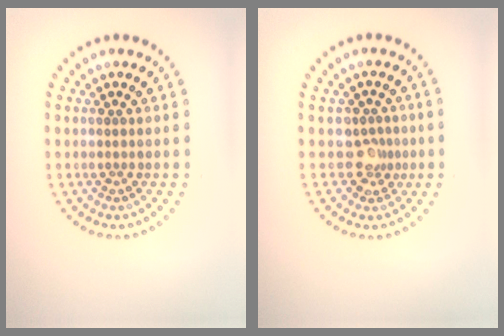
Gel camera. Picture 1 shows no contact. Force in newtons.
{"total": 2.1, "press": 1.5, "slide": 1.4}